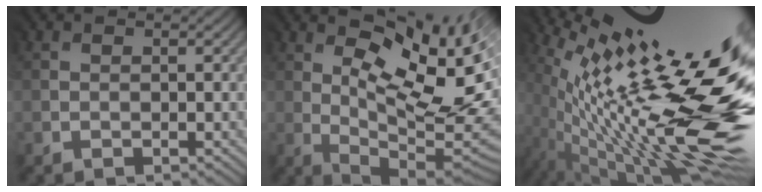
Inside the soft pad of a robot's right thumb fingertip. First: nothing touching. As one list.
[{"total": 13.1, "force": [3.4, 4.2, 11.9], "torque": [-0.203, 0.009, 0.069]}, {"total": 19.1, "force": [0.0, 4.9, 18.4], "torque": [-0.293, -0.003, 0.005]}]